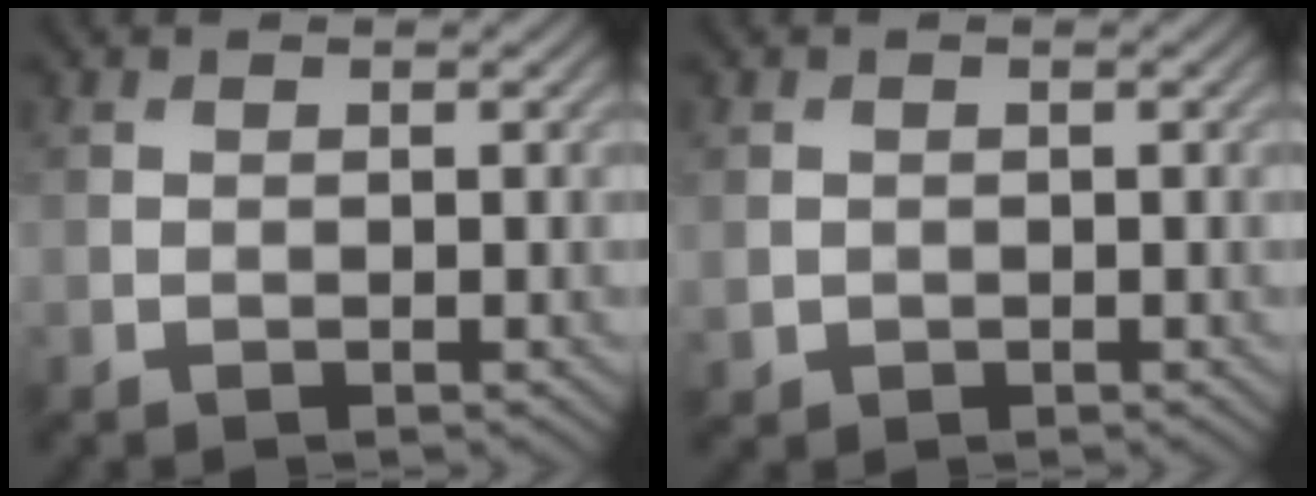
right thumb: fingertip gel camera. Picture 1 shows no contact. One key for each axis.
{"total": 1.4, "fx": 0.0, "fy": 1.3, "fz": 0.3, "tx": -0.009, "ty": -0.008, "tz": 0.001}